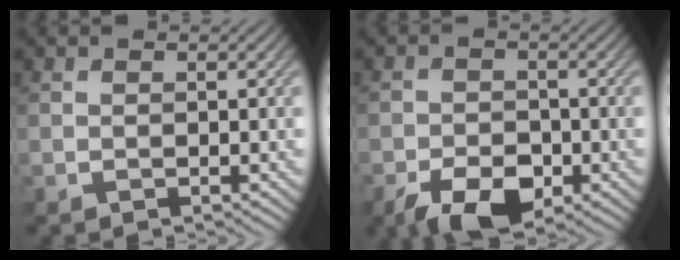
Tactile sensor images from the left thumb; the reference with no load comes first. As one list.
[{"total": 6.1, "force": [-3.5, 3.3, 3.7], "torque": [-0.066, -0.005, -0.065]}]